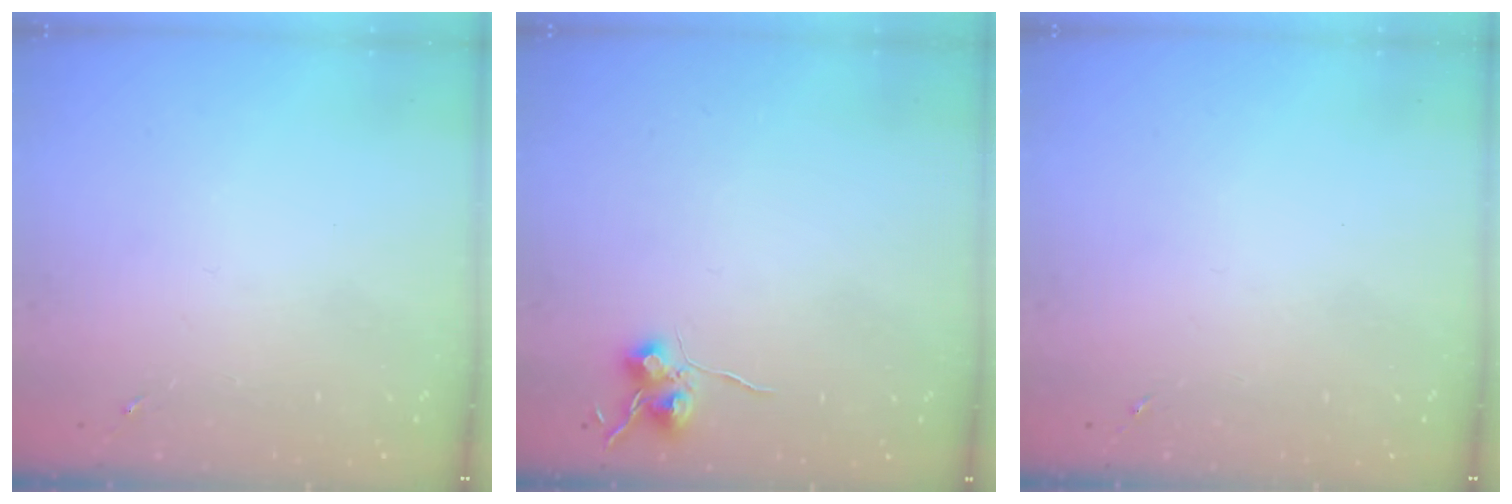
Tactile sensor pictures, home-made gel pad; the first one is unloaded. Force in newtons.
{"total": 6.9, "press": 6.9, "slide": 0.6}
{"total": 0.0}